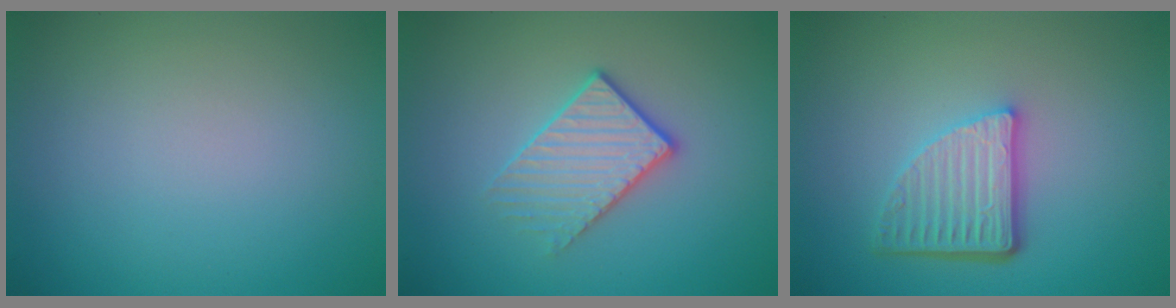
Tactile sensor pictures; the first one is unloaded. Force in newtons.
{"total": 3.2, "press": 3.0, "slide": 1.3}
{"total": 4.9, "press": 3.5, "slide": 3.4}